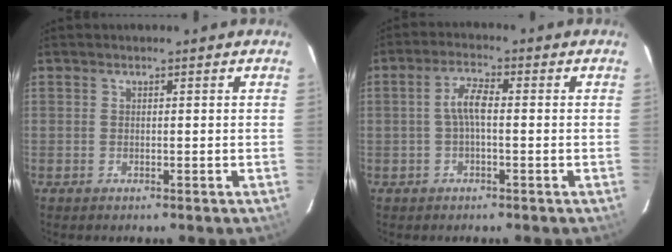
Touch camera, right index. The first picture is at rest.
{"total": 3.8, "force": [-0.4, 1.1, 3.6], "torque": [-0.072, 0.013, -0.009]}